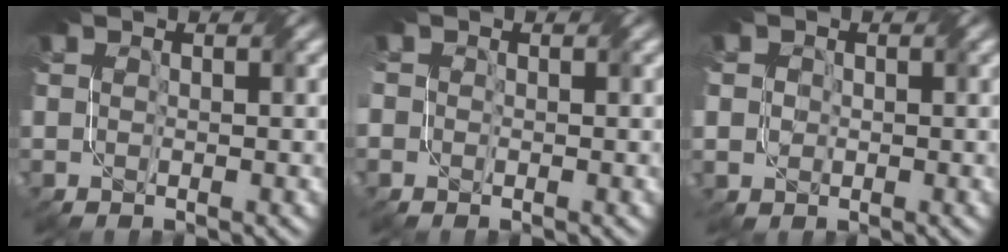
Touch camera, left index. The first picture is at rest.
{"total": 3.0, "force": [0.5, 2.5, 1.6], "torque": [-0.040, 0.013, -0.010]}
{"total": 3.1, "force": [0.9, 2.8, 1.0], "torque": [-0.032, 0.010, 0.004]}